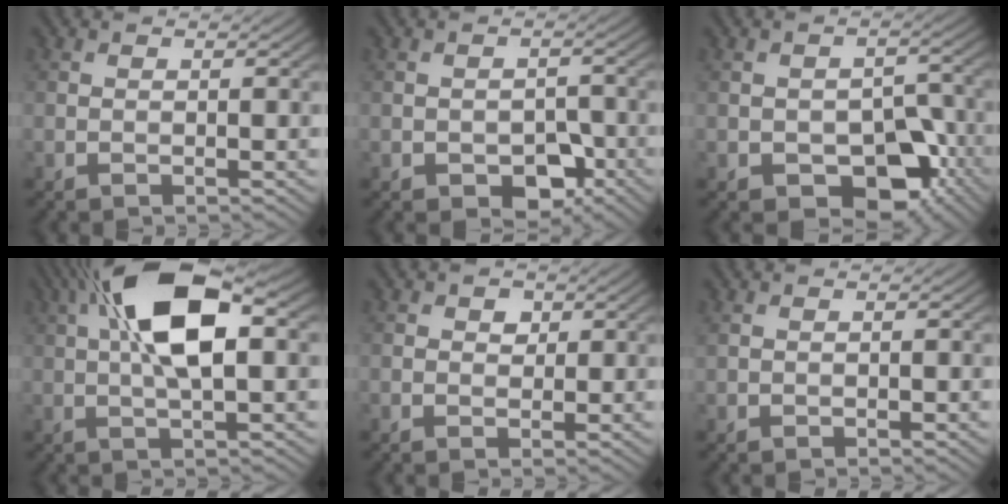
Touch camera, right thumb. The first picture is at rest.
{"total": 4.9, "force": [-2.3, 3.2, 2.9], "torque": [-0.040, -0.008, -0.036]}
{"total": 9.3, "force": [-3.9, 6.0, 5.9], "torque": [-0.088, -0.015, -0.058]}
{"total": 13.0, "force": [3.4, 4.9, 11.6], "torque": [-0.211, 0.021, 0.050]}
{"total": 1.6, "force": [0.7, 1.3, 0.8], "torque": [-0.012, 0.001, 0.008]}
{"total": 0.7, "force": [0.3, 0.5, 0.5], "torque": [-0.017, 0.002, 0.008]}